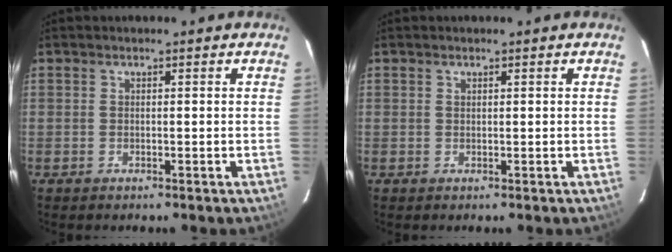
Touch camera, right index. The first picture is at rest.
{"total": 0.0}